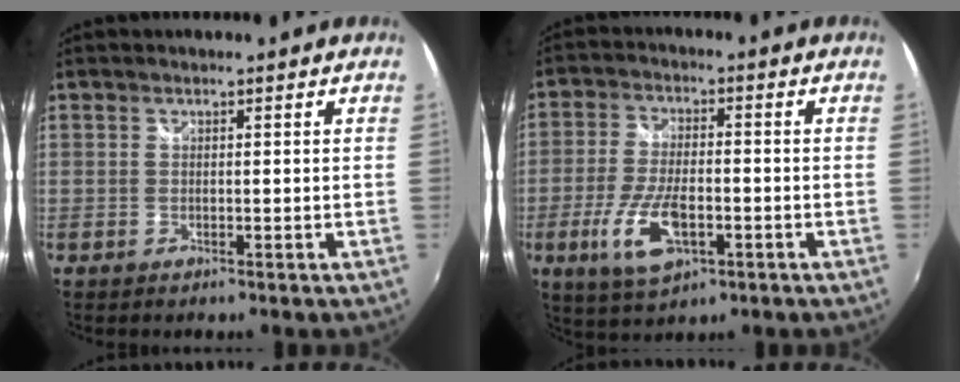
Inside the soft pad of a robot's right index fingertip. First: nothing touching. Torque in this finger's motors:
{"motor_torque": [1.56, -0.33, 0.51, 0.08]}